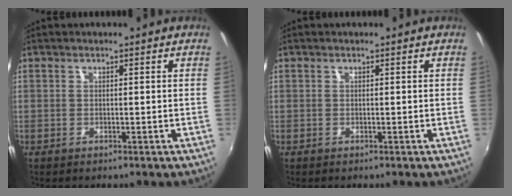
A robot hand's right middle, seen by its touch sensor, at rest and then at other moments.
{"total": 0.0}